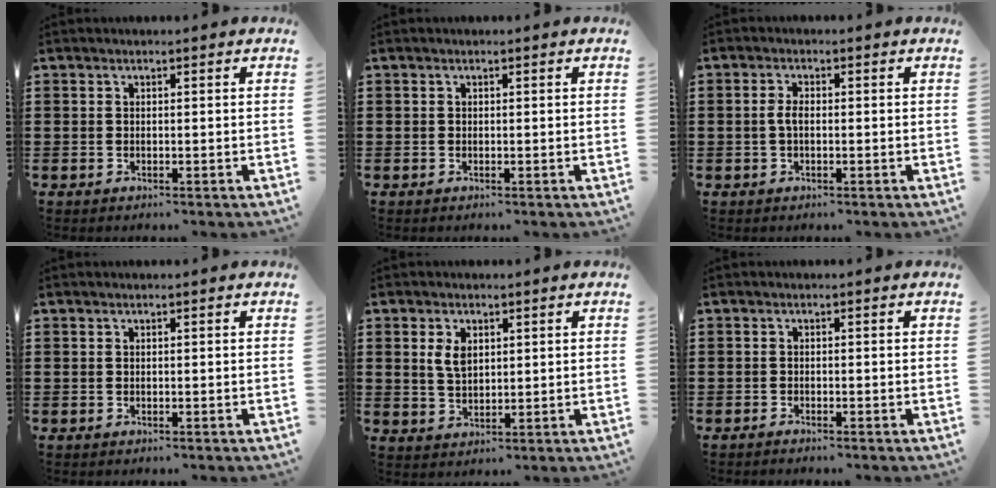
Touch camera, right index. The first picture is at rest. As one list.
[{"total": 0.0}, {"total": 2.1, "force": [-0.2, 0.9, 1.9], "torque": [-0.044, -0.002, -0.007]}, {"total": 0.0}, {"total": 3.5, "force": [1.2, 2.1, 2.5], "torque": [-0.056, 0.008, 0.021]}, {"total": 0.5, "force": [-0.5, -0.1, 0.0], "torque": [-0.002, 0.001, -0.011]}]